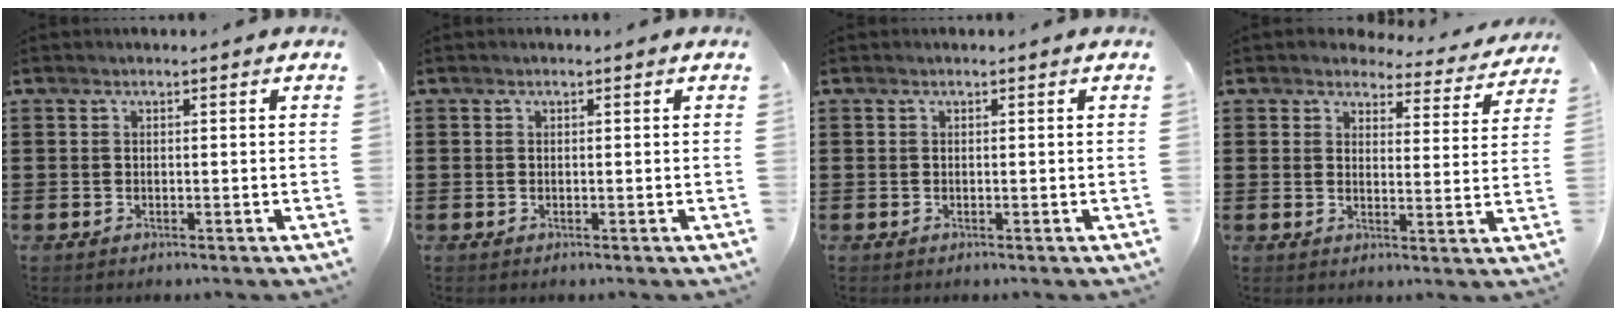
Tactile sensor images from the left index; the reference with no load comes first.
{"total": 0.0}
{"total": 0.0}
{"total": 3.9, "force": [3.7, 0.9, 0.9], "torque": [-0.029, -0.019, 0.062]}